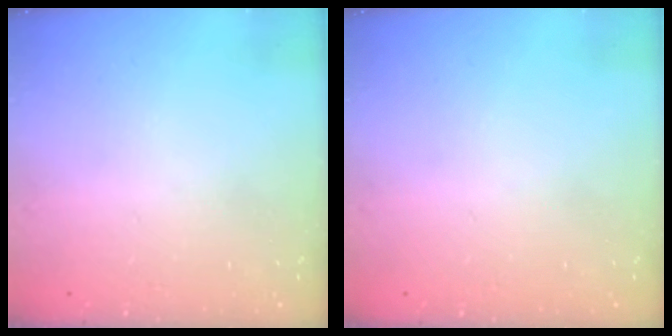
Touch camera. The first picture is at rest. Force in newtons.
{"total": 0.0}